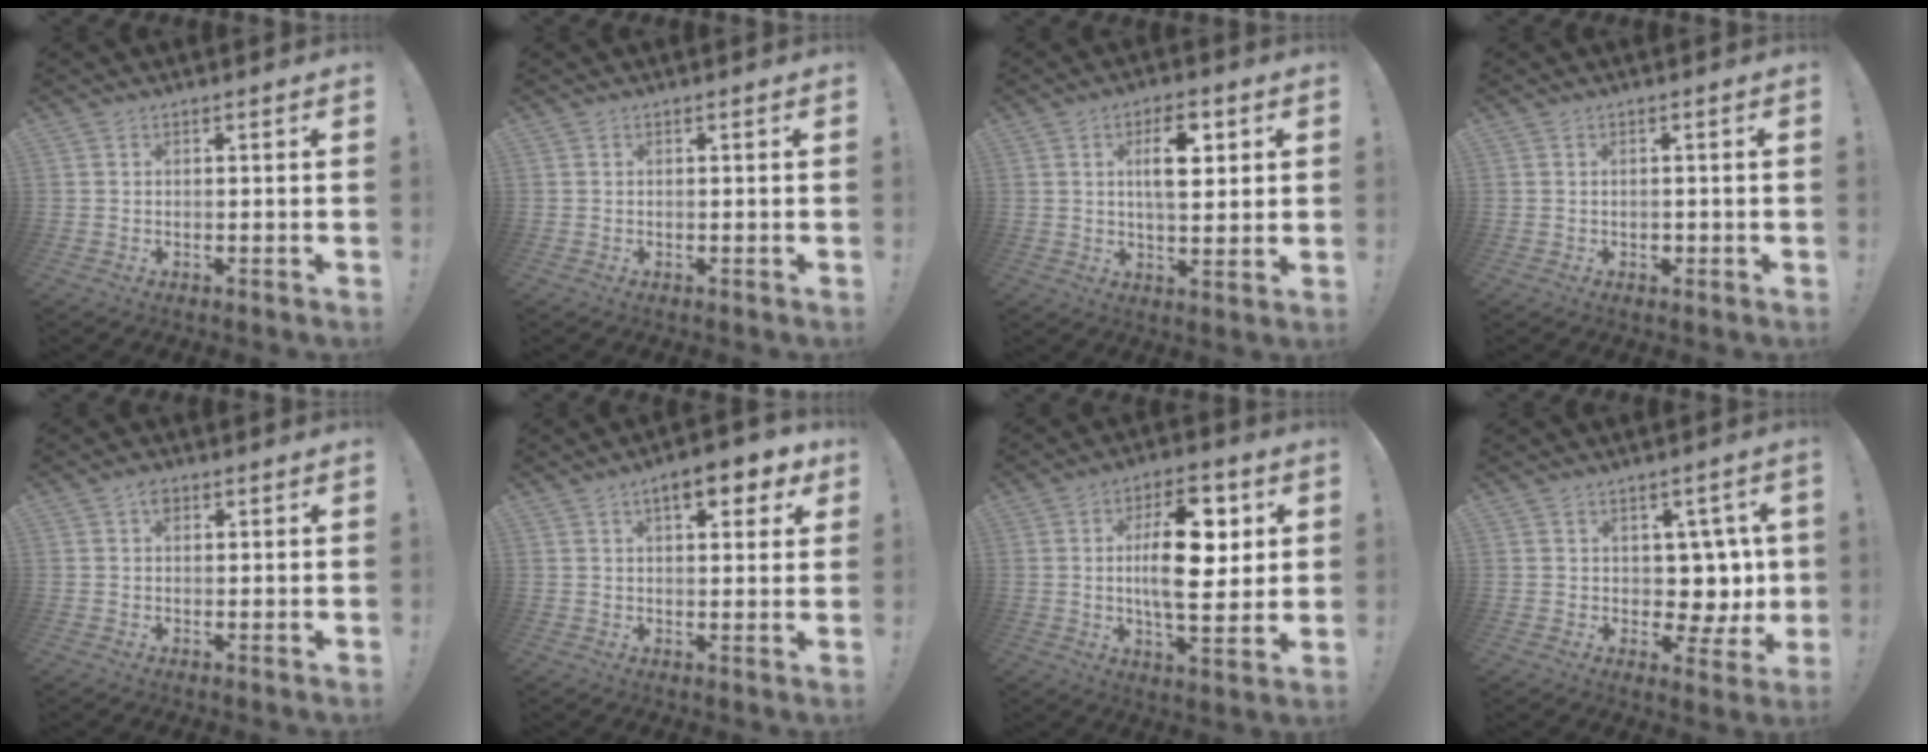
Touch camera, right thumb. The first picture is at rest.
{"total": 0.0}
{"total": 10.1, "force": [3.1, 4.5, 8.4], "torque": [-0.119, -0.002, 0.048]}
{"total": 1.0, "force": [-0.2, 1.0, 0.2], "torque": [0.000, -0.001, -0.006]}
{"total": 2.4, "force": [1.0, 1.5, 1.6], "torque": [-0.022, 0.000, 0.015]}
{"total": 8.4, "force": [4.3, 3.4, 6.4], "torque": [-0.088, -0.010, 0.069]}
{"total": 18.1, "force": [3.0, 7.8, 16.0], "torque": [-0.256, -0.006, 0.037]}
{"total": 7.8, "force": [3.3, 6.0, 3.9], "torque": [-0.044, -0.032, 0.069]}